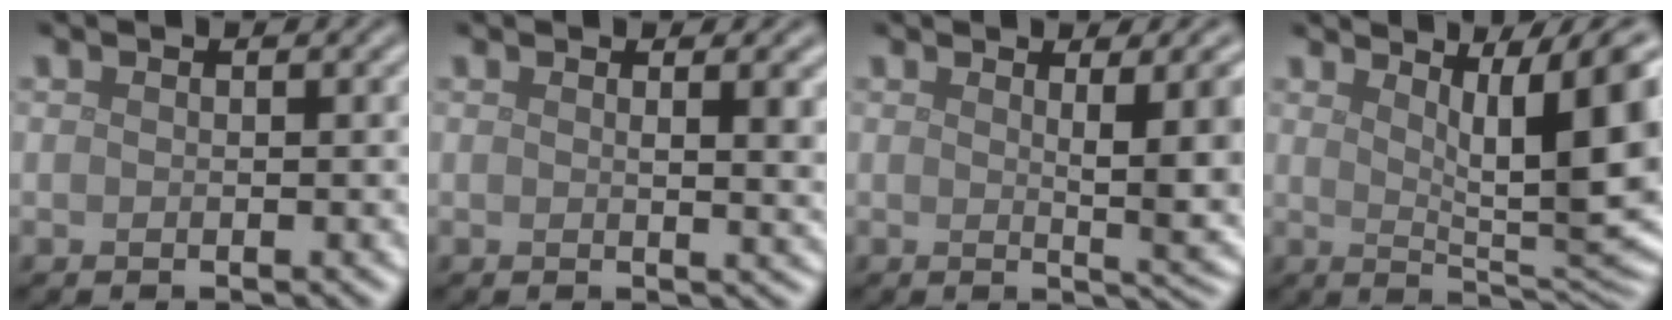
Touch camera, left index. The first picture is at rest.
{"total": 3.4, "force": [1.0, 1.1, 3.0], "torque": [-0.030, 0.002, 0.012]}
{"total": 7.0, "force": [1.1, 1.8, 6.7], "torque": [-0.072, -0.005, 0.018]}
{"total": 10.8, "force": [3.2, 2.6, 10.0], "torque": [-0.136, -0.001, 0.057]}